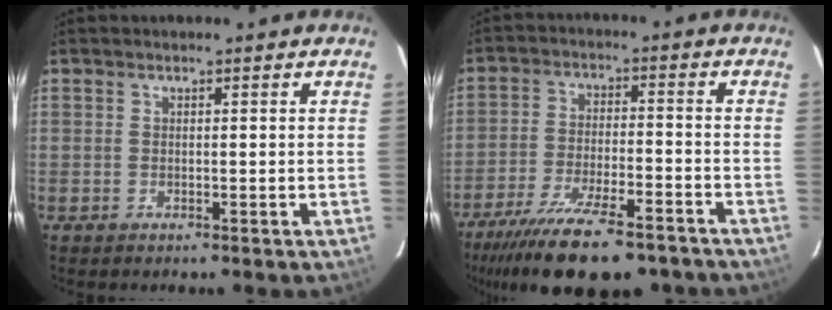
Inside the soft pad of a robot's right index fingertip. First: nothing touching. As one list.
[{"total": 20.4, "force": [-16.1, 5.4, 11.3], "torque": [-0.223, -0.040, -0.248]}]